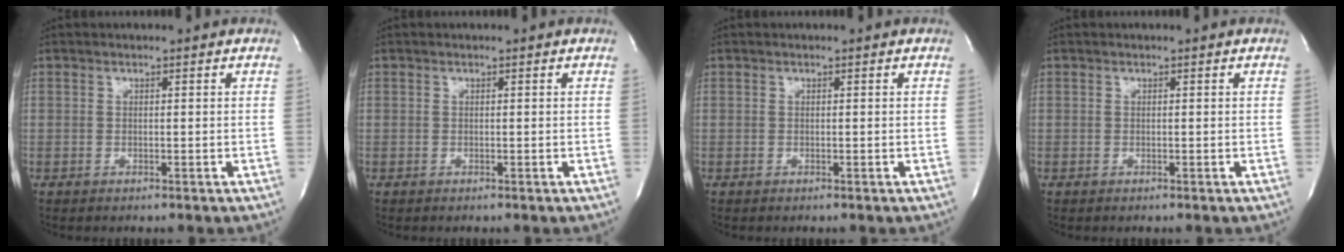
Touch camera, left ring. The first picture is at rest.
{"total": 0.0}
{"total": 0.0}
{"total": 0.0}